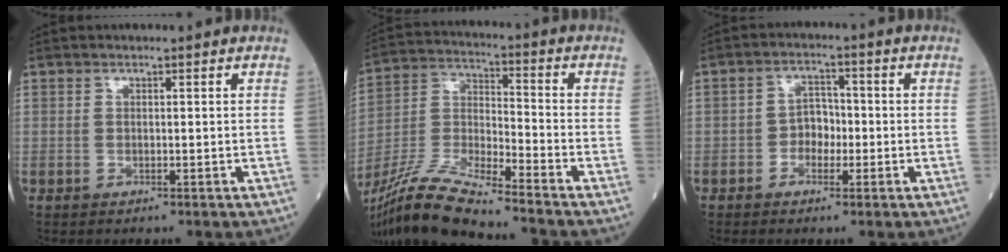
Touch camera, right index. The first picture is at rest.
{"total": 15.0, "force": [-13.4, -0.6, 6.6], "torque": [-0.136, -0.008, -0.257]}
{"total": 3.9, "force": [-1.0, 2.8, 2.5], "torque": [-0.034, 0.013, -0.021]}